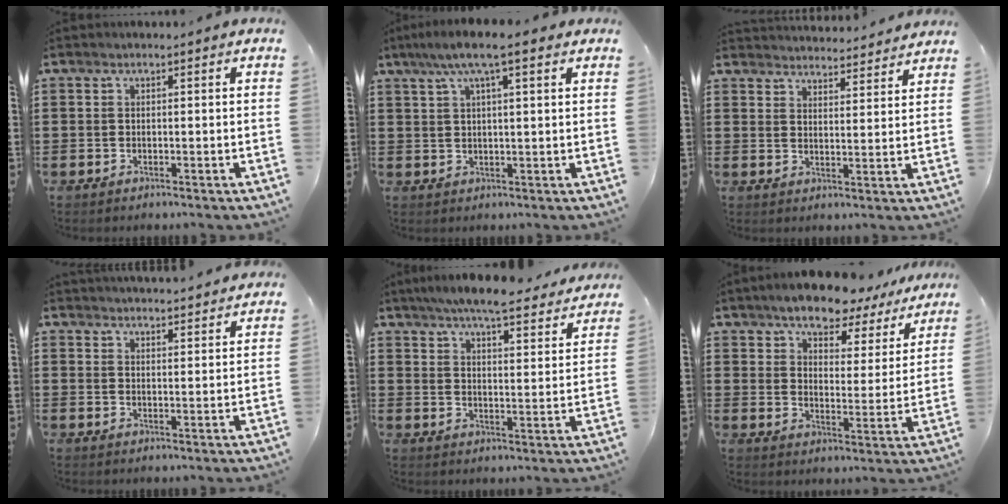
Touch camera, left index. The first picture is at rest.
{"total": 6.5, "force": [3.9, 1.2, 5.1], "torque": [-0.109, 0.008, 0.066]}
{"total": 3.9, "force": [3.9, 0.1, -0.2], "torque": [-0.002, -0.024, 0.070]}
{"total": 3.2, "force": [3.2, -0.1, -0.2], "torque": [0.001, -0.018, 0.058]}
{"total": 6.6, "force": [6.1, 0.0, 2.5], "torque": [-0.064, -0.034, 0.106]}
{"total": 7.2, "force": [6.8, 1.4, 2.0], "torque": [-0.064, -0.040, 0.118]}